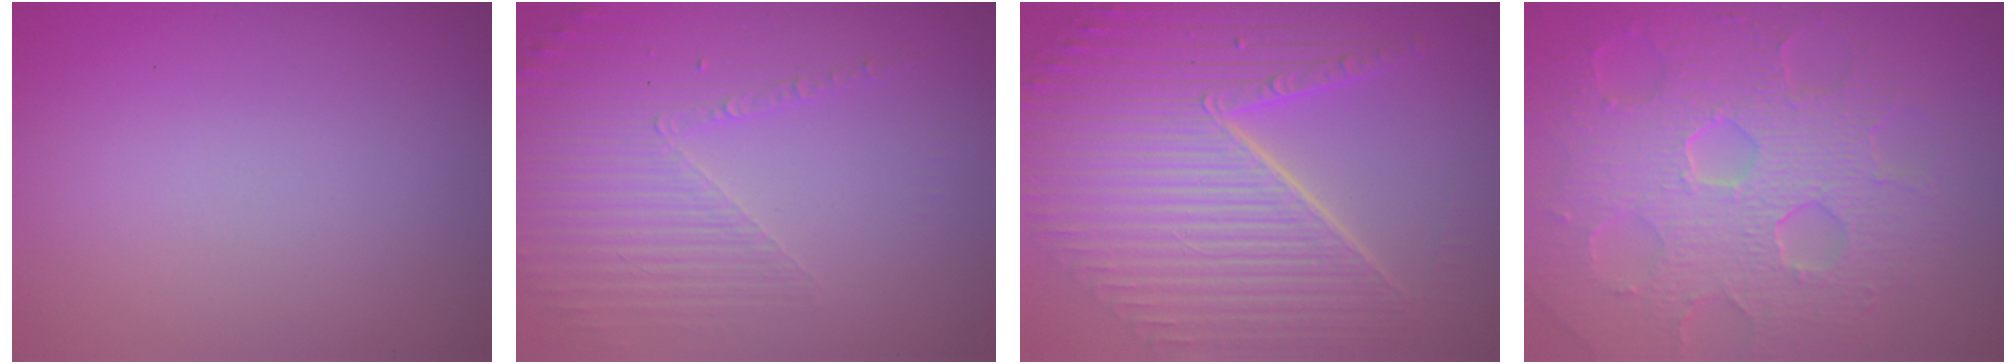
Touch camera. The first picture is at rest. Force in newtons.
{"total": 5.3, "press": 3.1, "slide": 4.2}
{"total": 11.1, "press": 7.2, "slide": 8.4}
{"total": 8.6, "press": 6.0, "slide": 6.1}